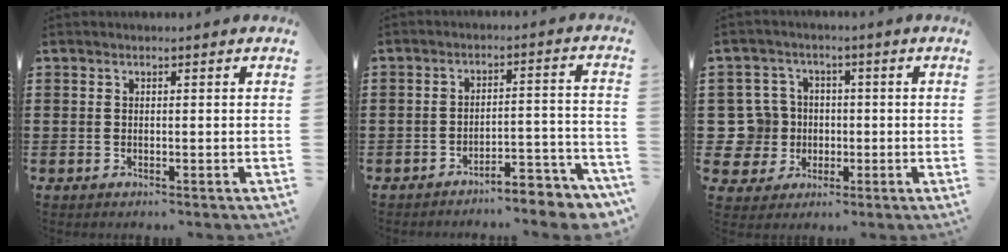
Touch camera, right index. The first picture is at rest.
{"total": 5.0, "force": [-4.8, 0.3, 1.5], "torque": [-0.026, -0.001, -0.097]}
{"total": 7.6, "force": [-0.2, 7.3, 2.1], "torque": [-0.090, 0.013, 0.000]}